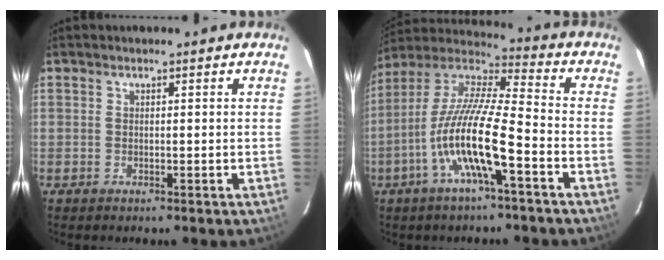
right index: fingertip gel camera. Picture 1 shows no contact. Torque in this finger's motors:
{"motor_torque": [1.37, -0.76, 1.05, 0.21]}